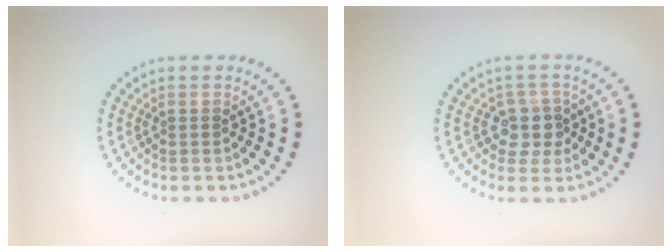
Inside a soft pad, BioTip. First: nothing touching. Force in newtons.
{"total": 2.5, "press": 2.0, "slide": 1.4}